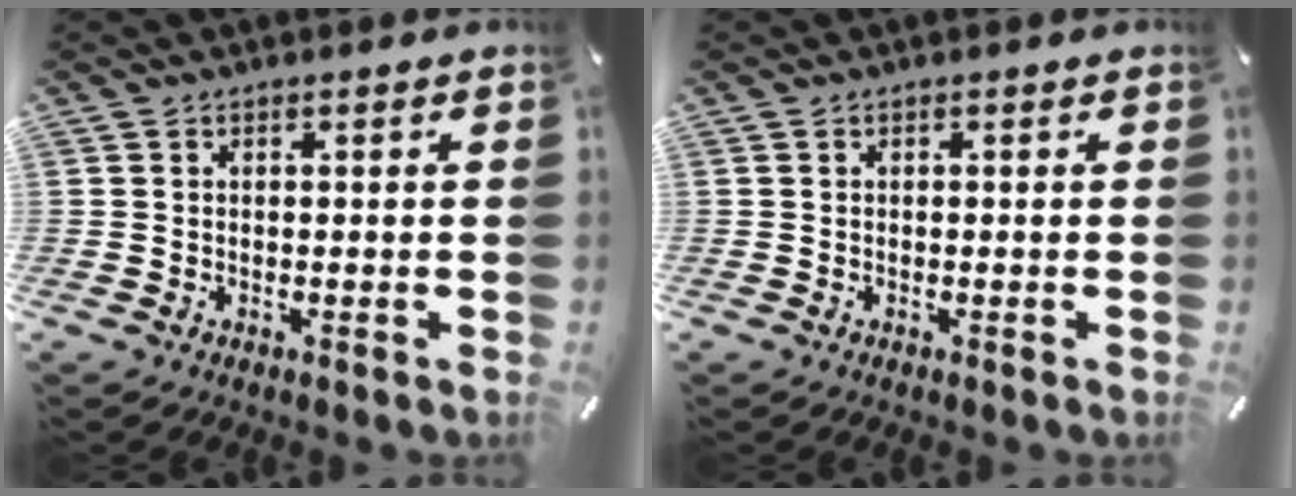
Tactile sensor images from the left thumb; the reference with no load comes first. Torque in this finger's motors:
{"motor_torque": [0.00, 0.00, 0.00, -0.01, 0.00]}